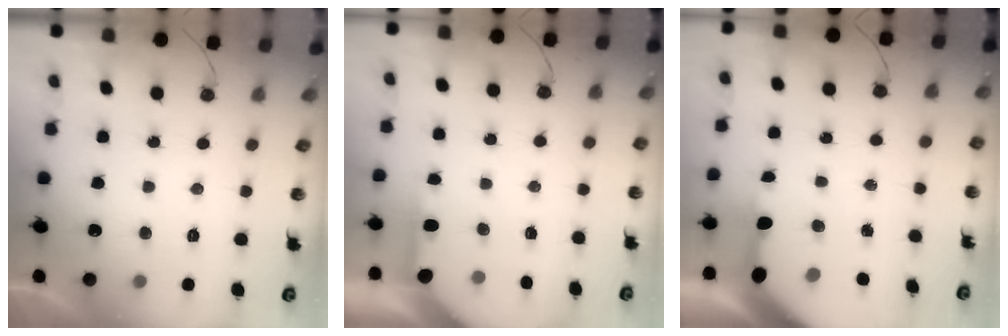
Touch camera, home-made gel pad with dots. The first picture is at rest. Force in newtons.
{"total": 3.7, "press": 3.7, "slide": 0.5}
{"total": 8.6, "press": 8.5, "slide": 1.0}